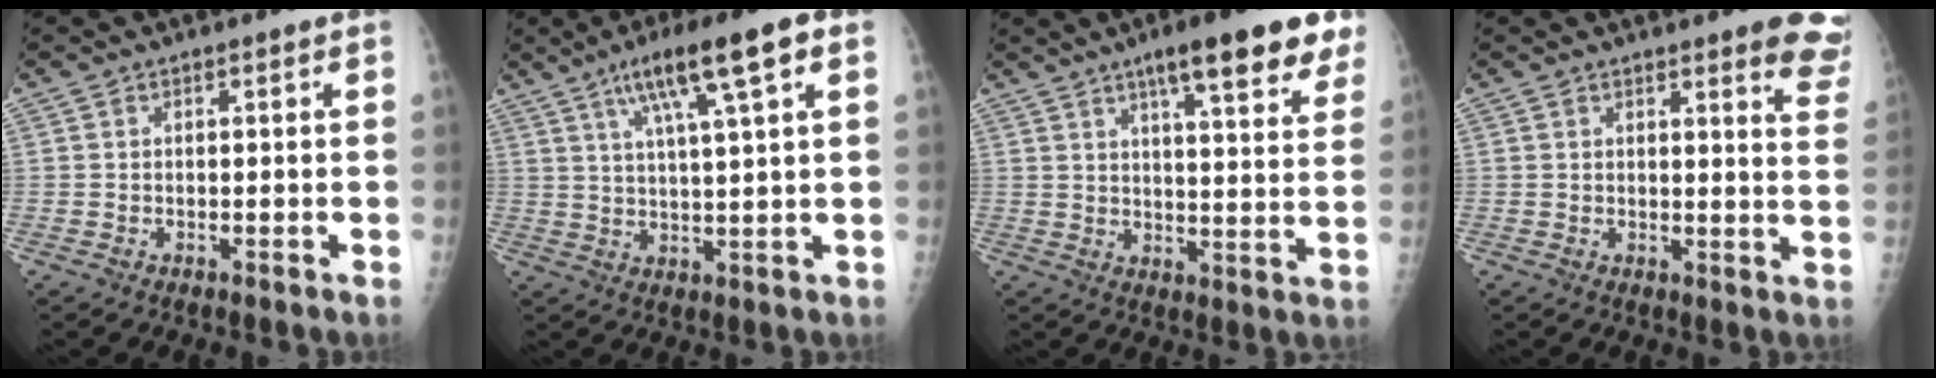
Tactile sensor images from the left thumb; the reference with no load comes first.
{"total": 12.4, "force": [6.0, 1.5, 10.7], "torque": [-0.183, 0.000, 0.099]}
{"total": 16.4, "force": [10.3, 3.5, 12.3], "torque": [-0.142, -0.036, 0.137]}
{"total": 9.0, "force": [6.6, 1.9, 5.9], "torque": [-0.041, -0.033, 0.055]}